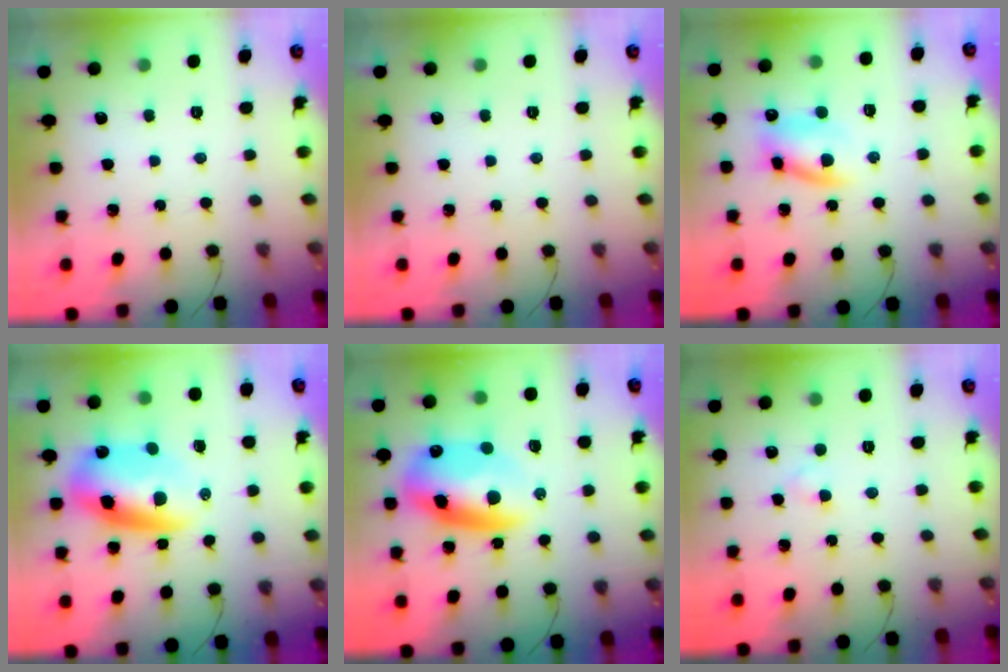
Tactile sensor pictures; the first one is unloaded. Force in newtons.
{"total": 0.0}
{"total": 10.6, "press": 10.3, "slide": 2.3}
{"total": 11.0, "press": 10.7, "slide": 2.7}
{"total": 13.4, "press": 13.1, "slide": 2.9}
{"total": 1.6, "press": 1.4, "slide": 0.8}